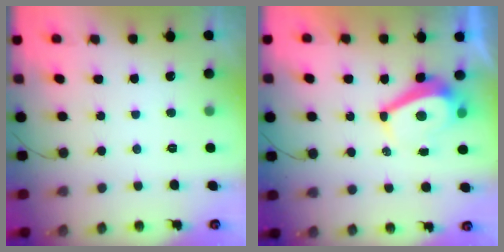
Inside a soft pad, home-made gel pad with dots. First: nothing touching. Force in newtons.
{"total": 5.7, "press": 5.7, "slide": 0.4}